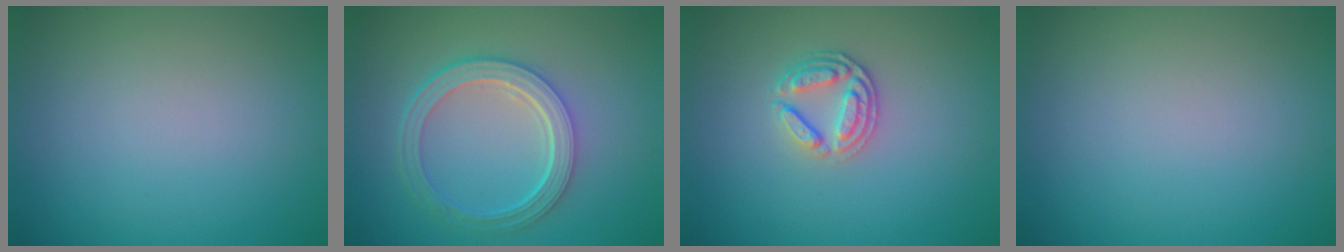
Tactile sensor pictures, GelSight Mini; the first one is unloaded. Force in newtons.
{"total": 5.0, "press": 3.8, "slide": 3.3}
{"total": 2.6, "press": 2.4, "slide": 1.0}
{"total": 0.0}